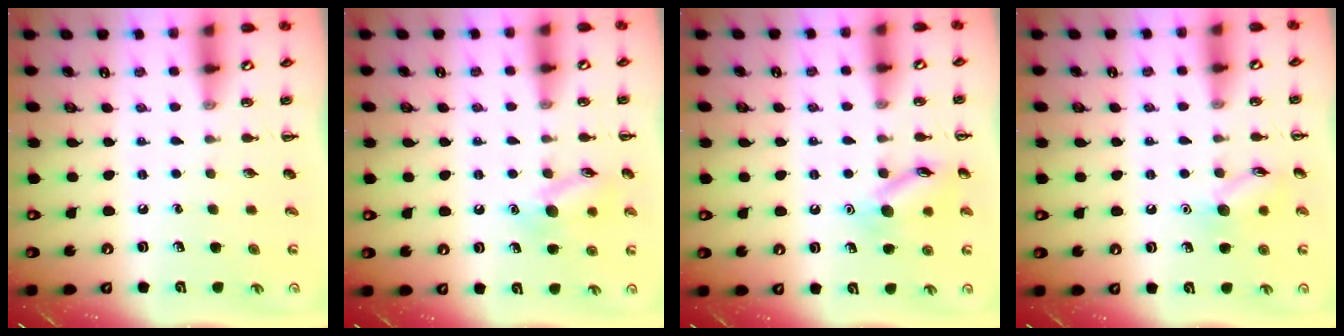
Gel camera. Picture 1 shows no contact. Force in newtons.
{"total": 10.7, "press": 10.7, "slide": 0.8}
{"total": 11.7, "press": 11.7, "slide": 0.6}
{"total": 8.6, "press": 8.6, "slide": 0.9}